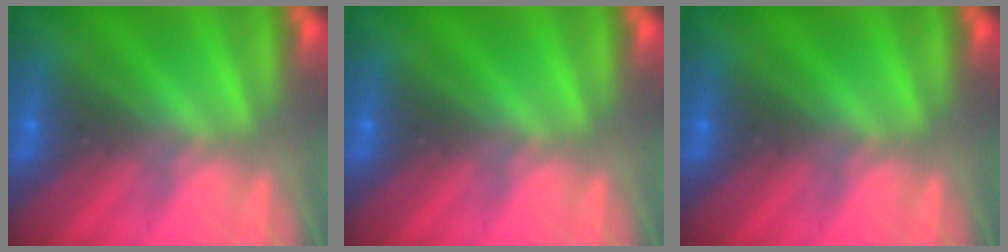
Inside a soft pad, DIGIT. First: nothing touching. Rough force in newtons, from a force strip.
{"total": 0.0}
{"total": 0.0}